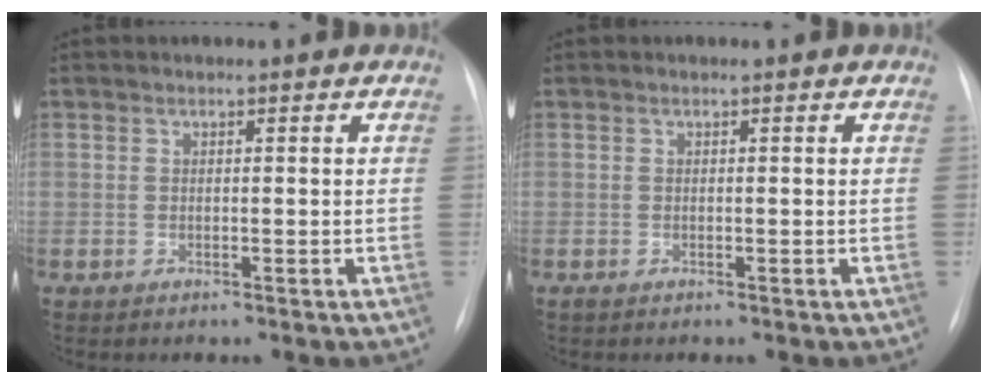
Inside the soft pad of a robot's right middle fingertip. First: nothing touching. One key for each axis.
{"total": 1.1, "fx": -0.9, "fy": 0.4, "fz": 0.4, "tx": -0.008, "ty": -0.002, "tz": -0.010}